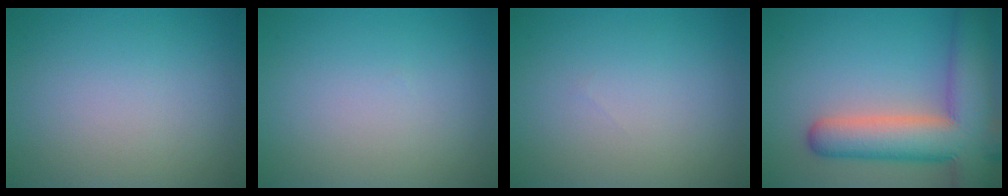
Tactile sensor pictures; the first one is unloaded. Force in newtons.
{"total": 0.0}
{"total": 0.0}
{"total": 10.9, "press": 10.8, "slide": 0.7}